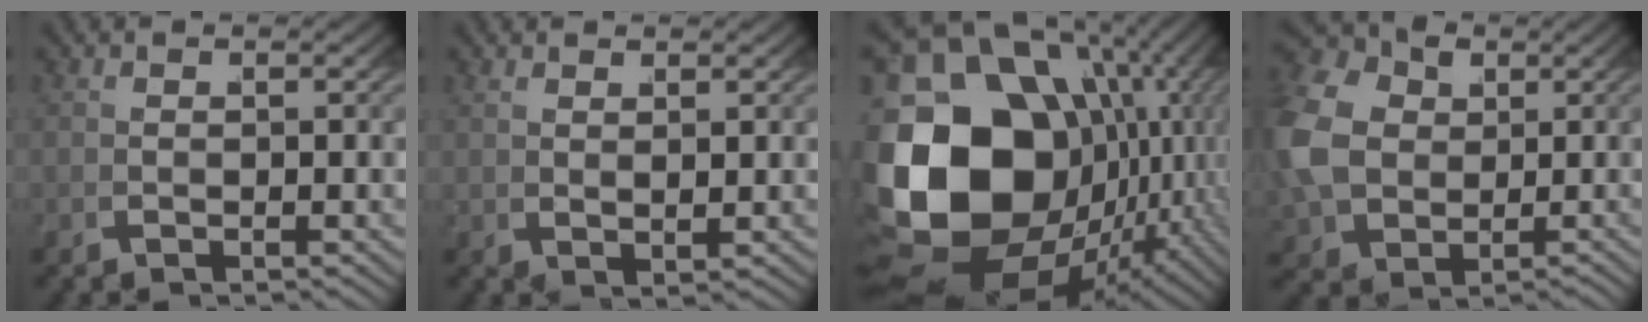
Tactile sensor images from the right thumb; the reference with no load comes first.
{"total": 1.6, "force": [1.4, -0.5, 0.5], "torque": [-0.014, -0.005, 0.039]}
{"total": 27.1, "force": [-3.2, 19.6, 18.3], "torque": [-0.354, -0.080, -0.017]}
{"total": 8.8, "force": [1.6, 7.2, 4.9], "torque": [-0.130, -0.022, 0.043]}